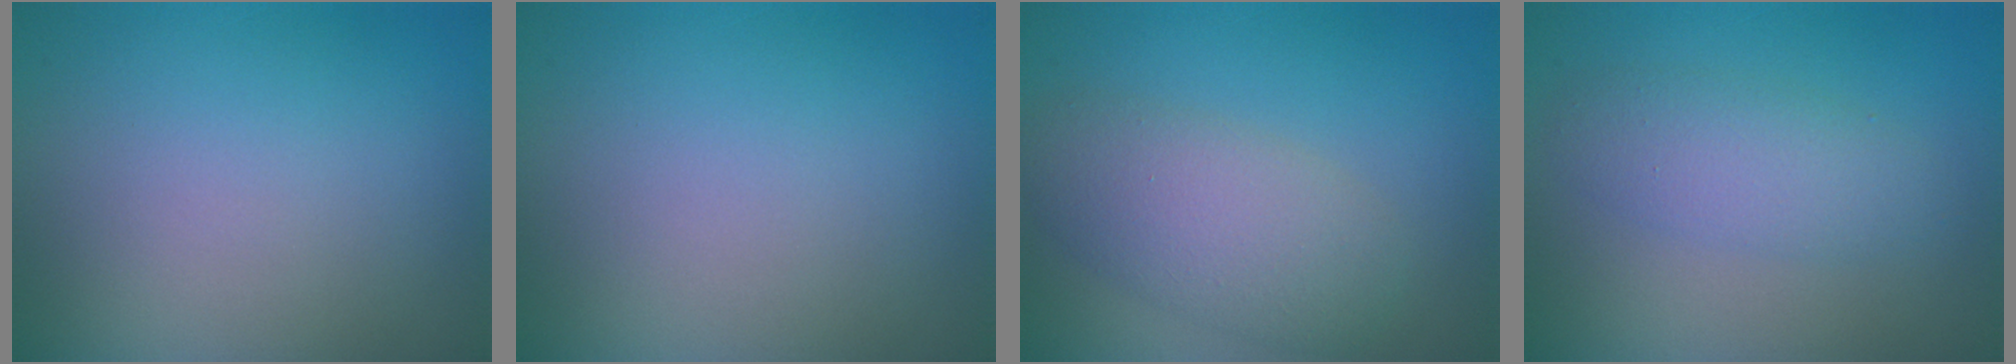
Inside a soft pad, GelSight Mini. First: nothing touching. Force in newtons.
{"total": 0.0}
{"total": 4.8, "press": 4.8, "slide": 0.2}
{"total": 3.0, "press": 3.0, "slide": 0.2}